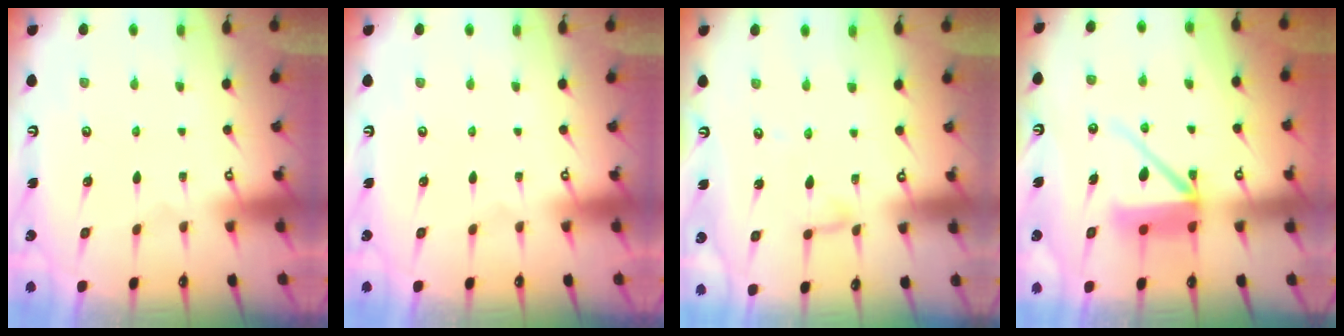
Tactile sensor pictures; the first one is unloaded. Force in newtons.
{"total": 0.0}
{"total": 4.5, "press": 4.4, "slide": 0.3}
{"total": 9.9, "press": 9.8, "slide": 1.5}